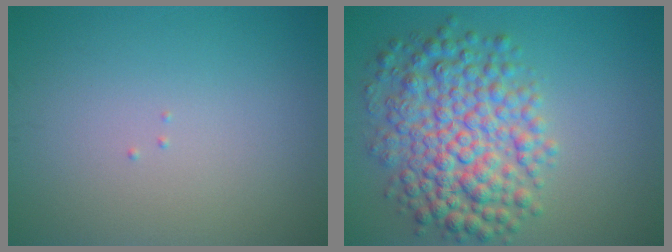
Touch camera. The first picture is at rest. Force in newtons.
{"total": 7.7, "press": 7.7, "slide": 0.1}